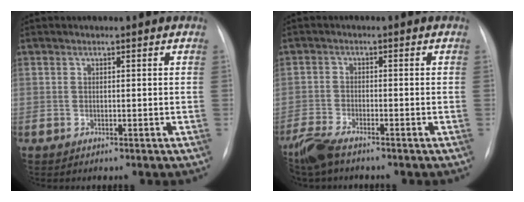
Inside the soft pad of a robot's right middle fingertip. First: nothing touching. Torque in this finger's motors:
{"motor_torque": [0.18, -0.11, 0.17, 0.06]}